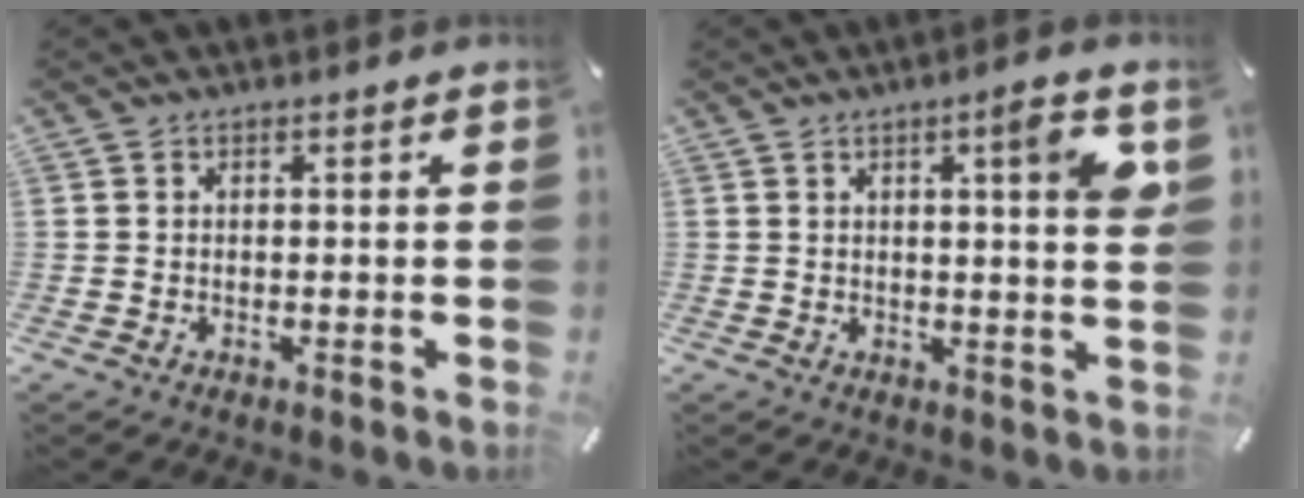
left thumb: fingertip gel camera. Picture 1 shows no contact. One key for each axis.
{"total": 7.0, "fx": 3.0, "fy": 0.6, "fz": 6.3, "tx": -0.085, "ty": -0.014, "tz": 0.039}